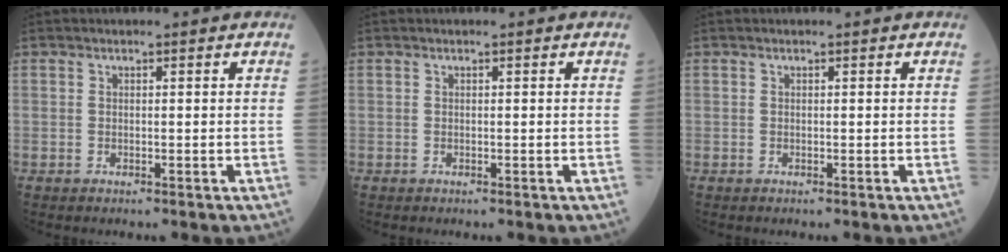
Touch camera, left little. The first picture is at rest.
{"total": 0.0}
{"total": 0.0}